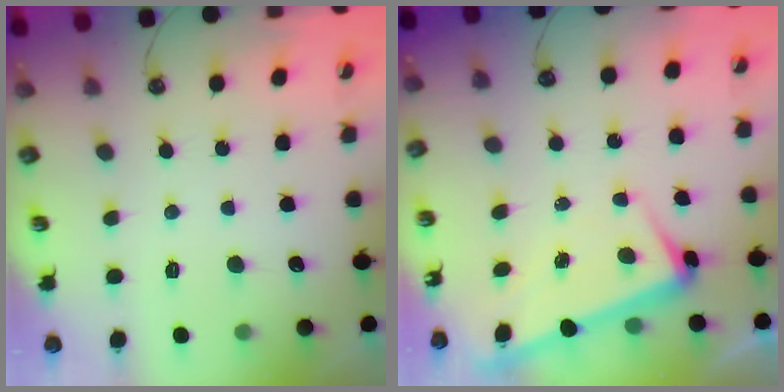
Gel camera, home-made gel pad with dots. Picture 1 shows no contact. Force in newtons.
{"total": 3.0, "press": 2.8, "slide": 1.0}